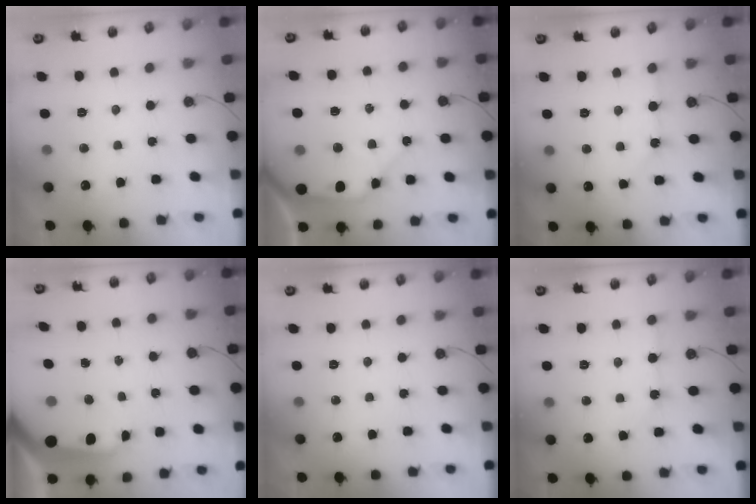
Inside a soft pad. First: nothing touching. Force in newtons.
{"total": 12.4, "press": 12.3, "slide": 1.9}
{"total": 2.2, "press": 2.1, "slide": 0.3}
{"total": 12.0, "press": 11.9, "slide": 1.1}
{"total": 0.0}
{"total": 4.4, "press": 4.4, "slide": 0.5}